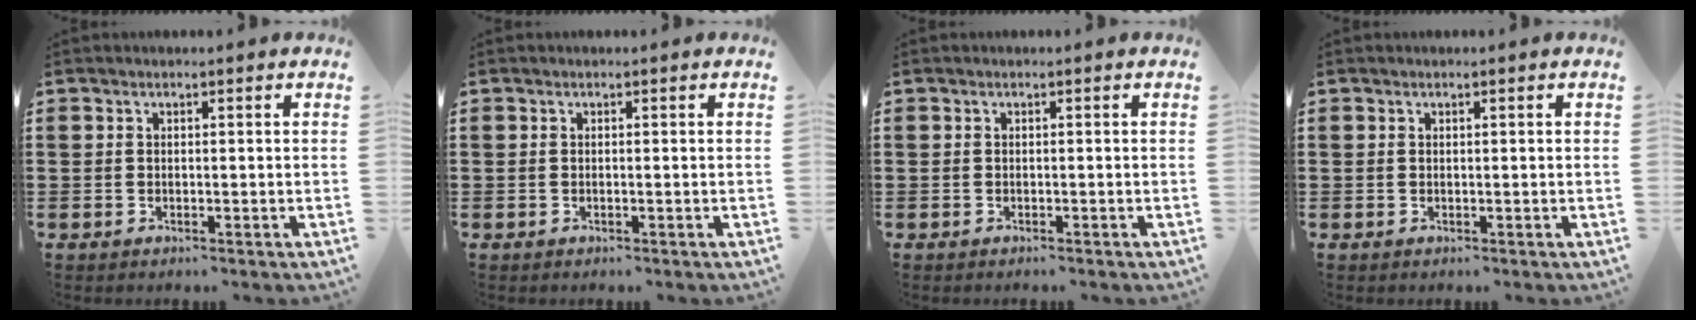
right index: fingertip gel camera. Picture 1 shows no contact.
{"total": 0.0}
{"total": 0.0}
{"total": 0.0}